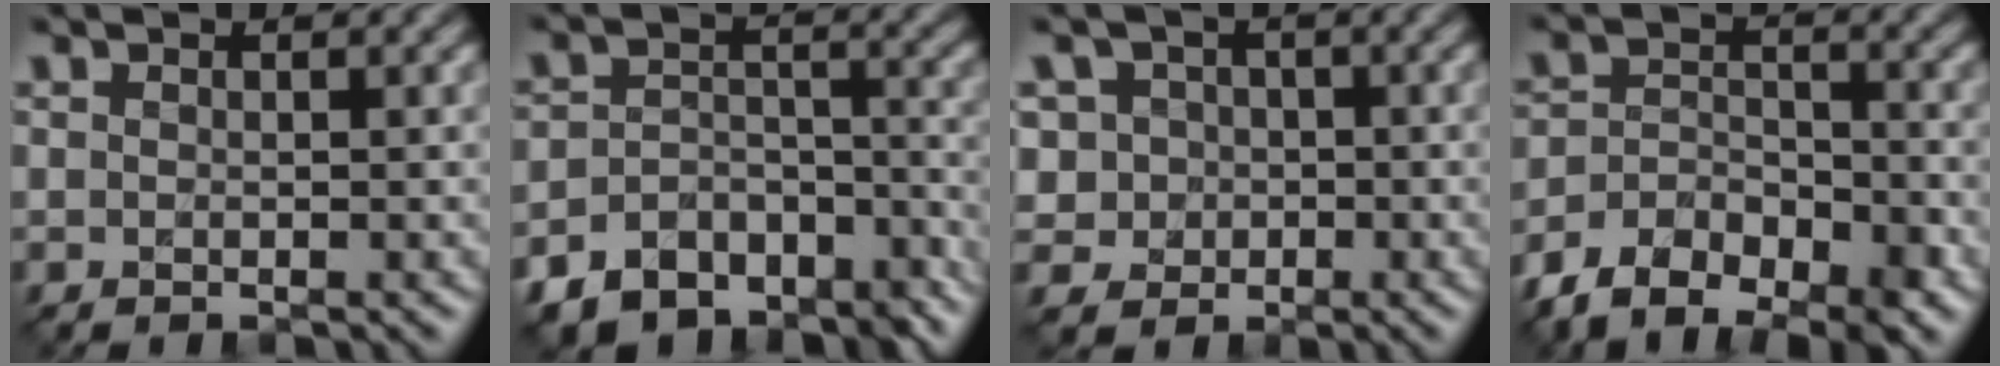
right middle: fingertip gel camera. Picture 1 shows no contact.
{"total": 11.3, "force": [-9.2, 6.1, 2.4], "torque": [-0.047, -0.008, -0.116]}
{"total": 4.9, "force": [0.3, 4.7, 1.3], "torque": [-0.016, 0.025, -0.012]}
{"total": 7.7, "force": [-5.5, 3.7, 3.9], "torque": [-0.068, -0.007, -0.100]}